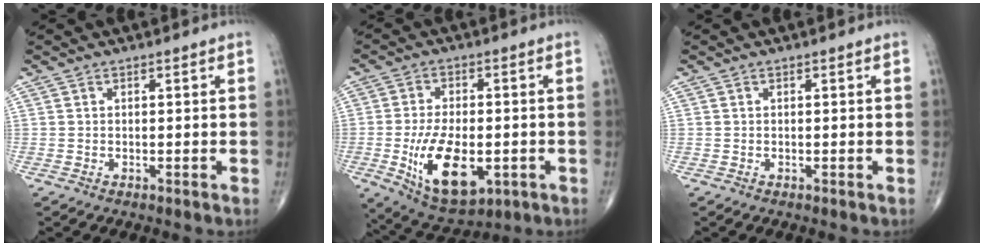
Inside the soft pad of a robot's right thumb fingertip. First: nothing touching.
{"total": 15.0, "force": [-3.7, 7.8, 12.2], "torque": [-0.199, -0.005, -0.045]}
{"total": 0.0}